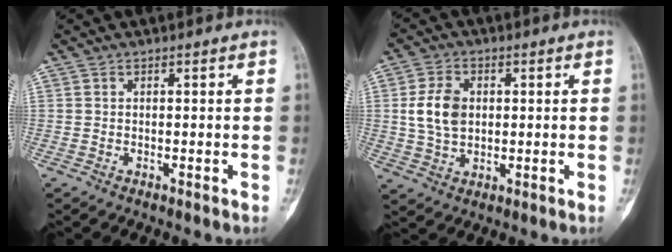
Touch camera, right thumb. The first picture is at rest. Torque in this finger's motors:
{"motor_torque": [-0.50, 0.56, 0.60, 0.39, 0.17]}